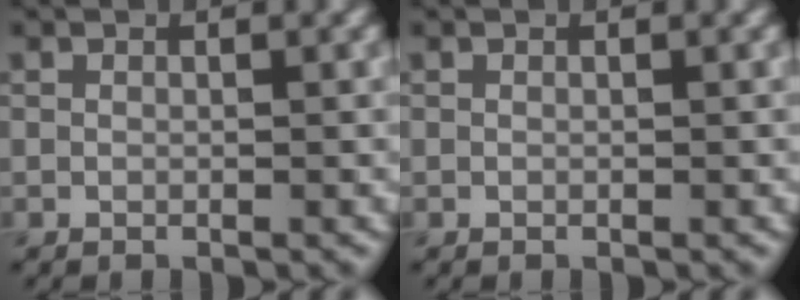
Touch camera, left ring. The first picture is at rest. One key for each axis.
{"total": 0.0}